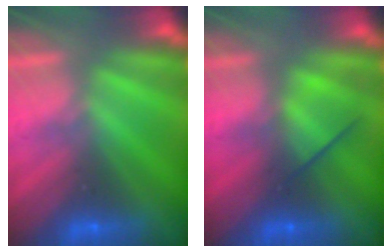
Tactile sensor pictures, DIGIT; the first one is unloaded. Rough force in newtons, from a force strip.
{"total": 2.8}